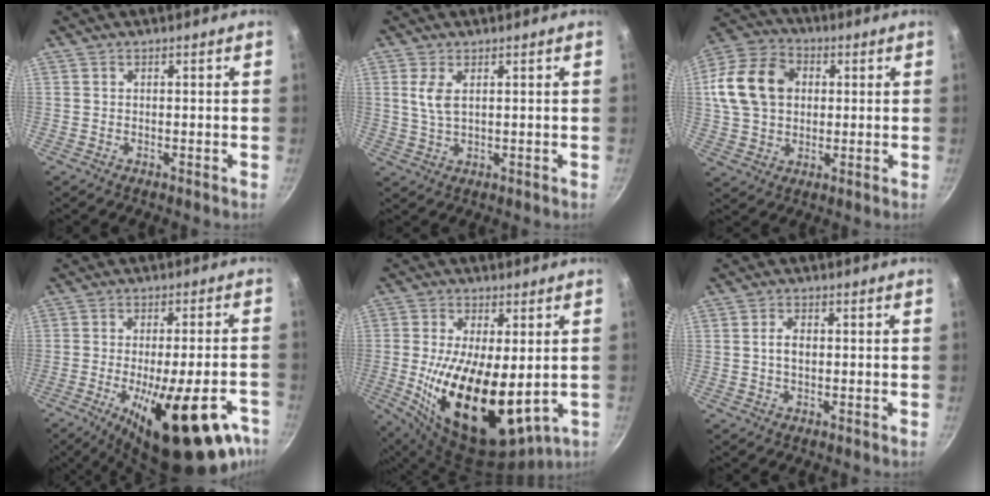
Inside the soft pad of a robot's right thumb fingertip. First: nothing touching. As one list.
[{"total": 4.1, "force": [1.3, 1.8, 3.4], "torque": [-0.071, -0.007, 0.028]}, {"total": 15.4, "force": [2.6, 11.7, 9.7], "torque": [-0.160, 0.020, 0.036]}, {"total": 24.2, "force": [-11.2, 7.8, 20.0], "torque": [-0.255, 0.013, -0.156]}, {"total": 20.5, "force": [-1.5, 9.9, 17.9], "torque": [-0.305, -0.018, -0.008]}, {"total": 2.7, "force": [0.0, 1.7, 2.1], "torque": [-0.033, 0.007, -0.002]}]